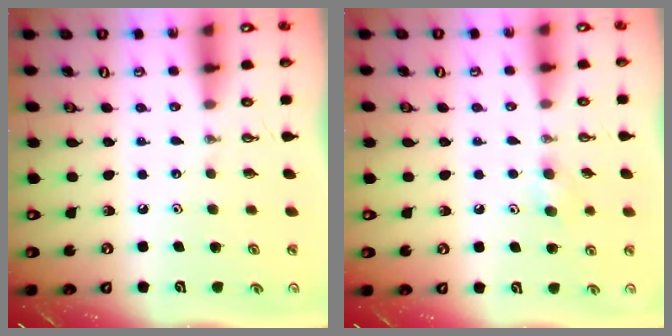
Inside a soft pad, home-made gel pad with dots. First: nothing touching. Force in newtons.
{"total": 5.1, "press": 5.0, "slide": 0.9}